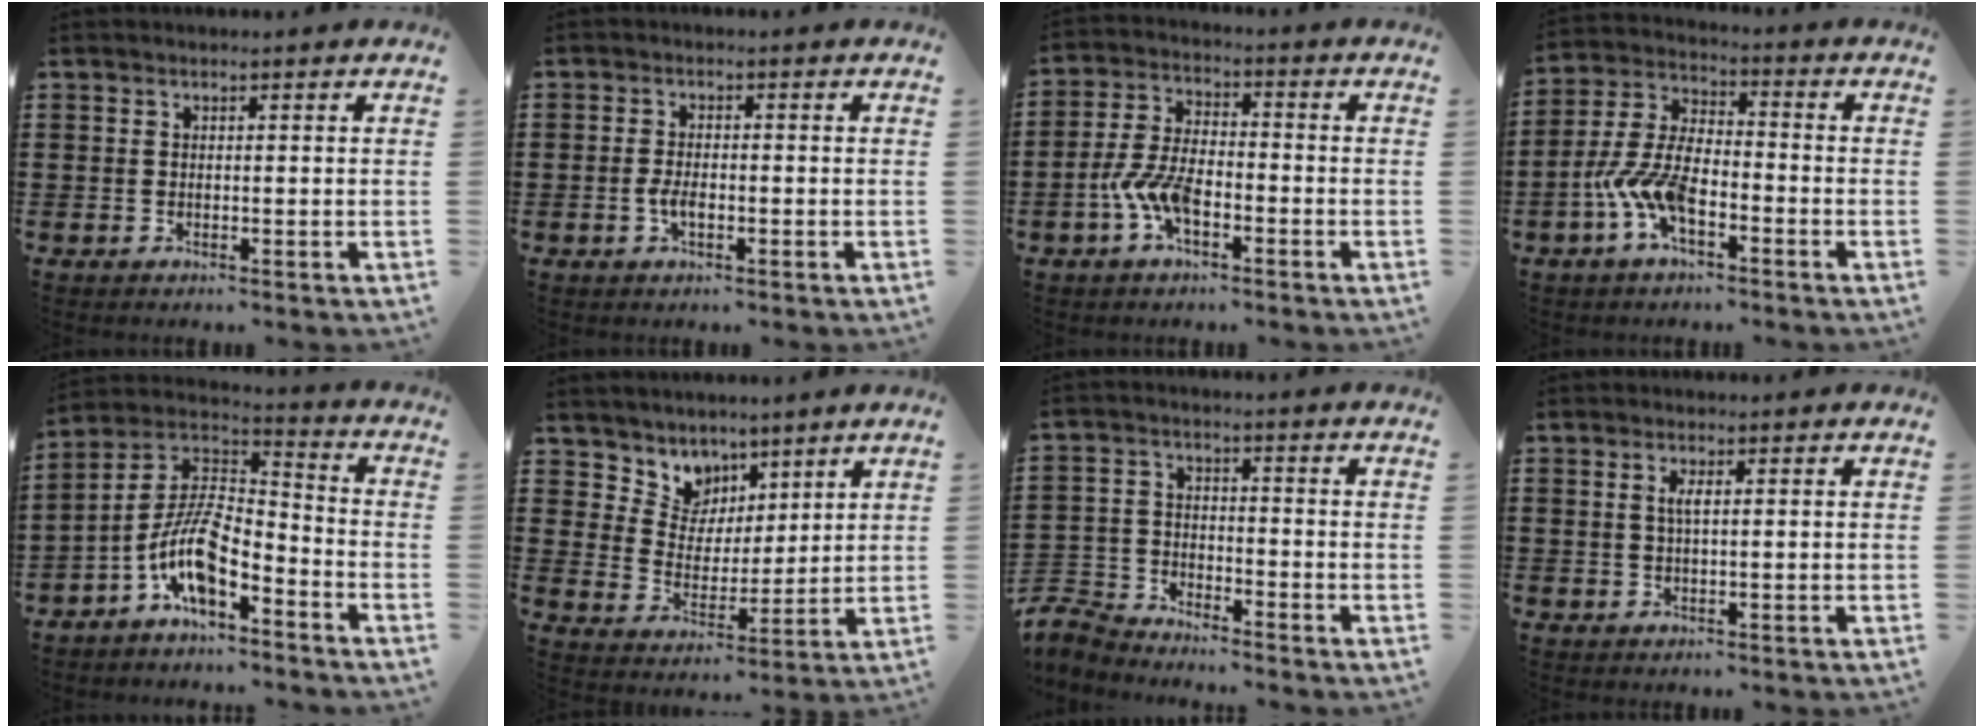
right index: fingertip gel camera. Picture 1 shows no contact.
{"total": 2.5, "force": [-0.8, 0.9, 2.1], "torque": [-0.055, -0.008, -0.018]}
{"total": 7.4, "force": [-3.2, 3.2, 5.9], "torque": [-0.147, -0.008, -0.066]}
{"total": 8.7, "force": [-4.0, 3.6, 6.9], "torque": [-0.179, -0.011, -0.081]}
{"total": 9.8, "force": [-5.6, 3.3, 7.4], "torque": [-0.180, -0.021, -0.116]}
{"total": 6.1, "force": [4.4, 4.2, -0.8], "torque": [-0.030, -0.032, 0.081]}
{"total": 5.0, "force": [-4.8, 1.1, 0.4], "torque": [-0.037, -0.002, -0.107]}
{"total": 1.7, "force": [0.4, 0.3, 1.7], "torque": [-0.033, 0.001, 0.005]}